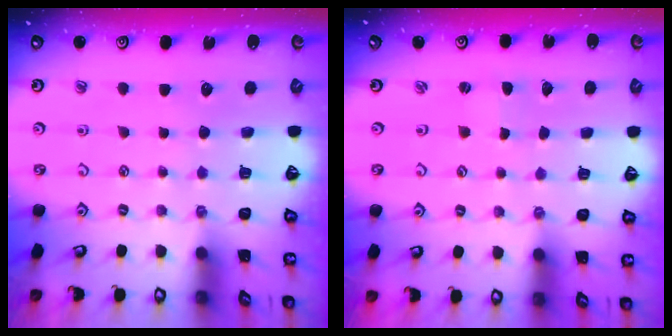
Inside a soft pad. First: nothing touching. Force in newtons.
{"total": 0.5, "press": 0.5, "slide": 0.1}